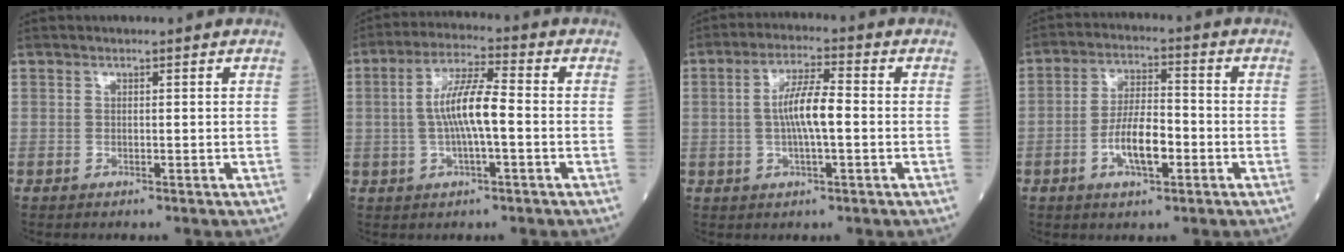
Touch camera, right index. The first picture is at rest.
{"total": 8.3, "force": [-0.5, 1.2, 8.1], "torque": [-0.160, 0.011, -0.015]}
{"total": 6.9, "force": [-0.2, 1.1, 6.8], "torque": [-0.132, 0.009, -0.009]}
{"total": 7.7, "force": [-2.6, 2.5, 6.9], "torque": [-0.132, 0.007, -0.047]}